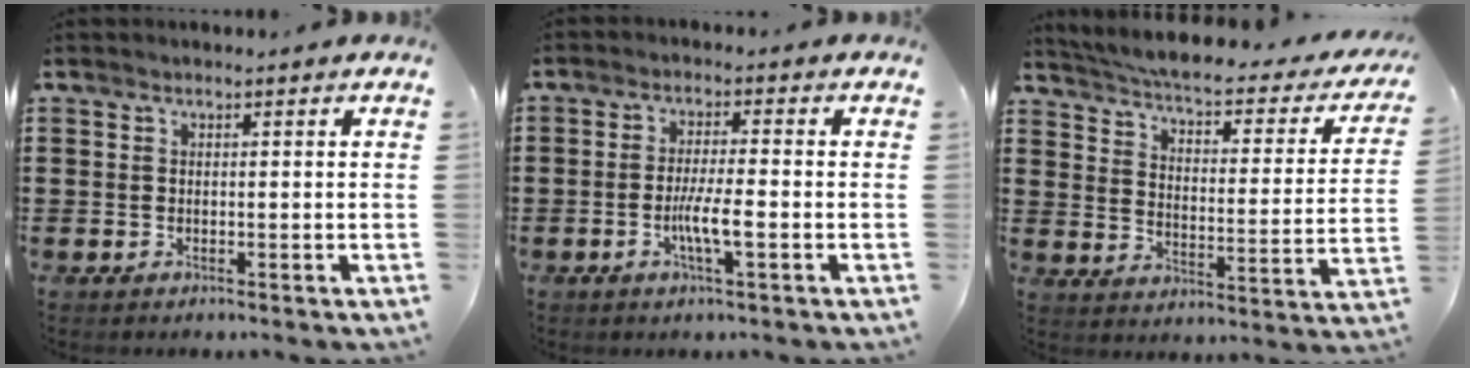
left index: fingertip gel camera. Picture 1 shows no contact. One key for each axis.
{"total": 4.9, "fx": -1.5, "fy": 0.6, "fz": 4.7, "tx": -0.087, "ty": -0.002, "tz": -0.029}
{"total": 3.9, "fx": 3.4, "fy": -0.1, "fz": 1.9, "tx": -0.059, "ty": -0.035, "tz": 0.049}